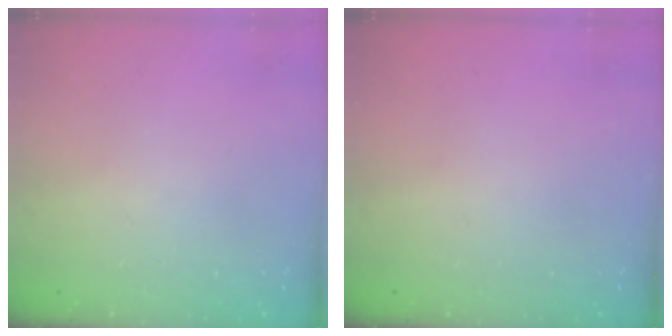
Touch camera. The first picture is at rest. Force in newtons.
{"total": 0.0}